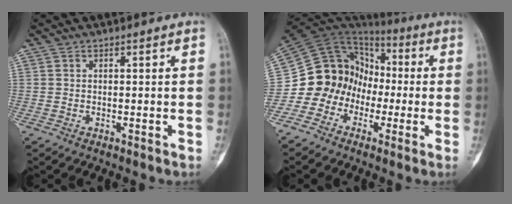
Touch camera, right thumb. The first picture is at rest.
{"total": 14.4, "force": [-4.7, 12.8, 4.7], "torque": [-0.058, 0.087, -0.087]}